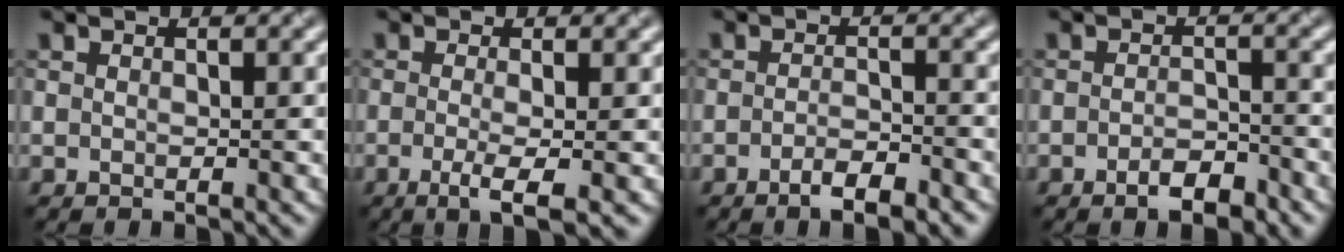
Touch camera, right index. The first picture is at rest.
{"total": 3.4, "force": [-1.0, 0.8, 3.2], "torque": [-0.056, -0.009, -0.019]}
{"total": 2.7, "force": [-1.8, 0.7, 2.0], "torque": [-0.035, 0.001, -0.032]}
{"total": 2.7, "force": [-1.7, 1.0, 1.8], "torque": [-0.026, 0.003, -0.029]}